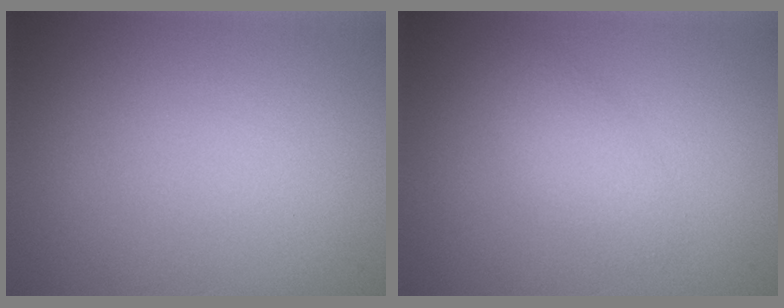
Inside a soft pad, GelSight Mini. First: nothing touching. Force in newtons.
{"total": 2.1, "press": 2.1, "slide": 0.0}